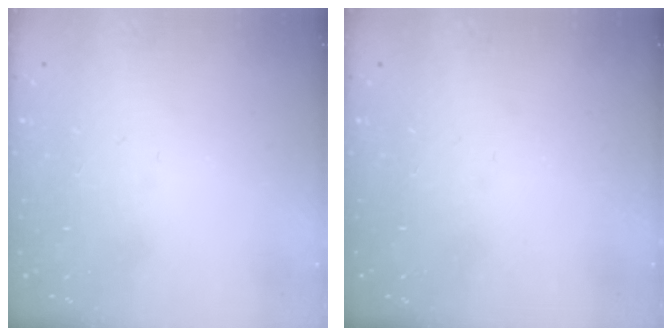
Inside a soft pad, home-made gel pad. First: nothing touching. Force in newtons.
{"total": 0.0}